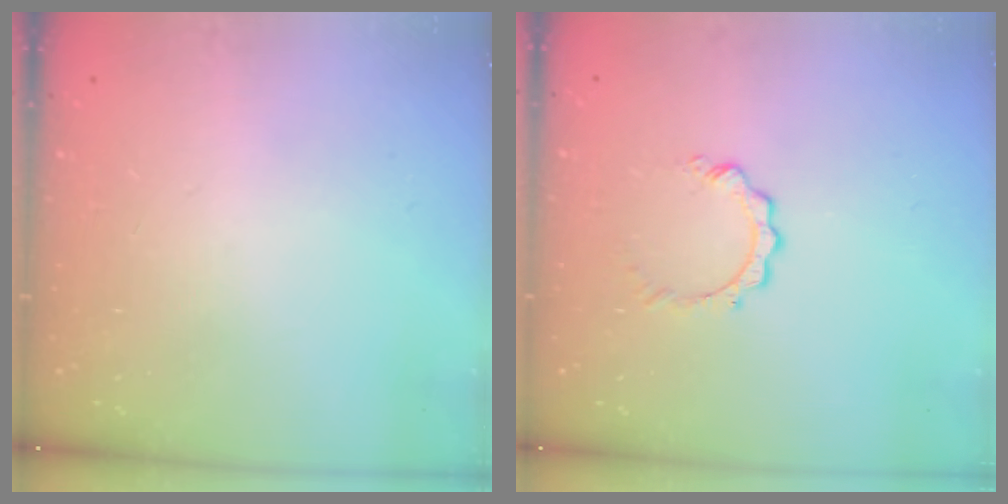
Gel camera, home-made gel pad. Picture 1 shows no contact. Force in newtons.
{"total": 2.9, "press": 2.9, "slide": 0.3}